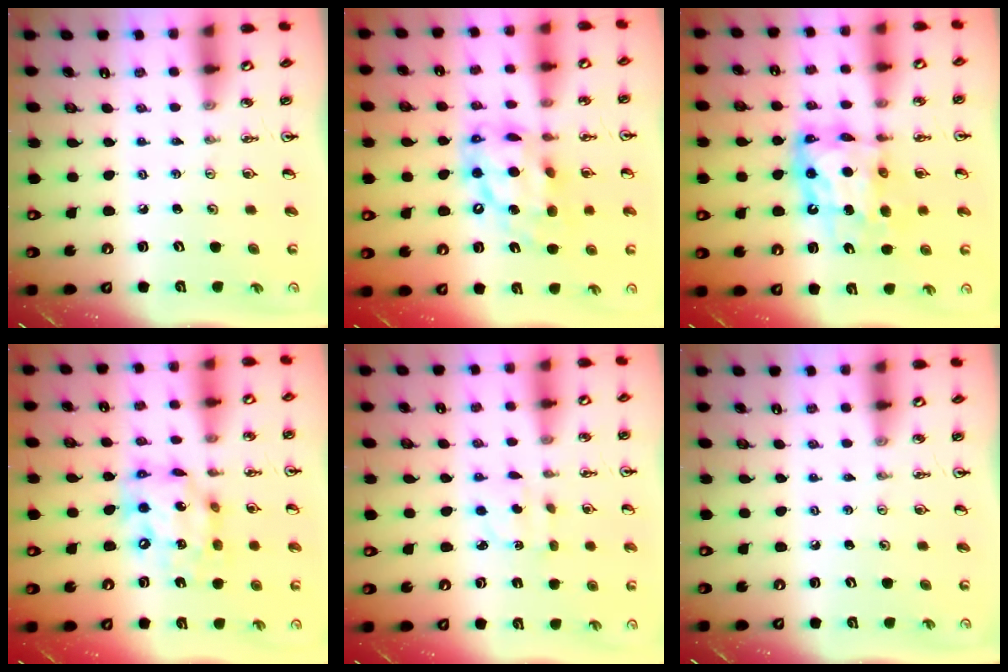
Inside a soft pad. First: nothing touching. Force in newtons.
{"total": 15.2, "press": 15.1, "slide": 1.4}
{"total": 12.4, "press": 12.3, "slide": 1.1}
{"total": 14.0, "press": 13.9, "slide": 1.1}
{"total": 2.7, "press": 2.6, "slide": 0.6}
{"total": 0.0}